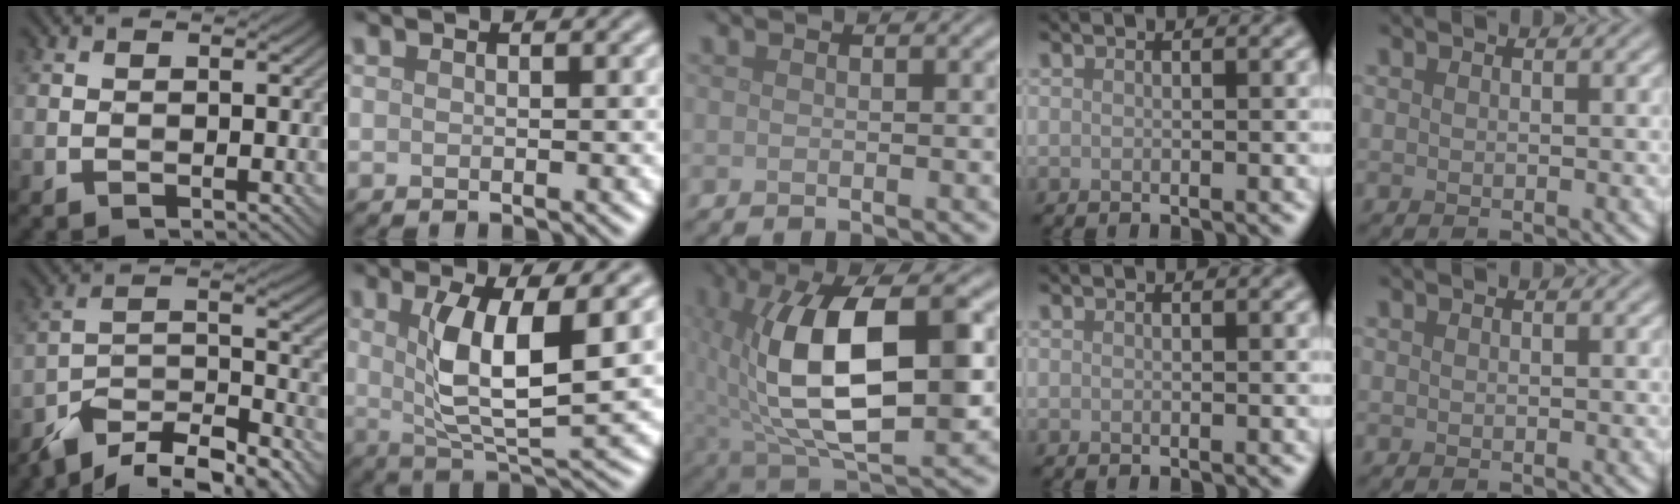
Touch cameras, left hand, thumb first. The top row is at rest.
{"thumb": {"total": 11.1, "force": [-8.9, 3.7, 5.5], "torque": [-0.095, -0.001, -0.161]}, "index": {"total": 8.0, "force": [1.5, 2.1, 7.6], "torque": [-0.139, -0.016, 0.032]}, "middle": {"total": 12.9, "force": [1.0, 6.1, 11.4], "torque": [-0.193, -0.002, 0.023]}}